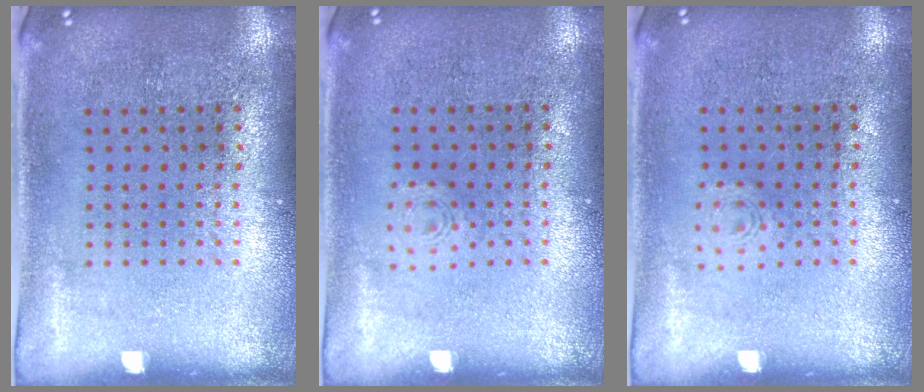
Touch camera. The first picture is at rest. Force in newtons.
{"total": 0.6, "press": 0.6, "slide": 0.1}
{"total": 0.6, "press": 0.6, "slide": 0.1}